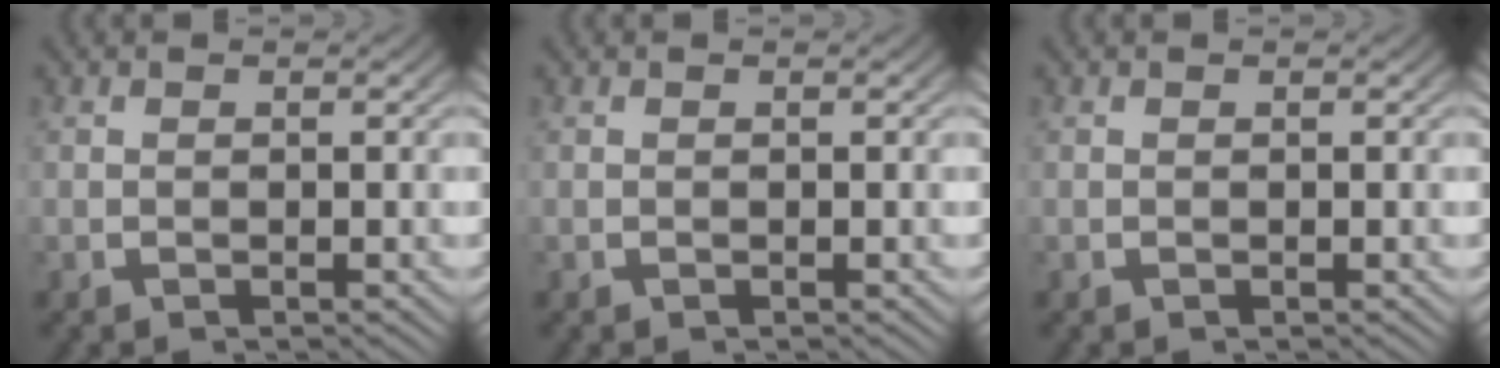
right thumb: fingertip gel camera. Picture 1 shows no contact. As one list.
[{"total": 0.0}, {"total": 0.0}]